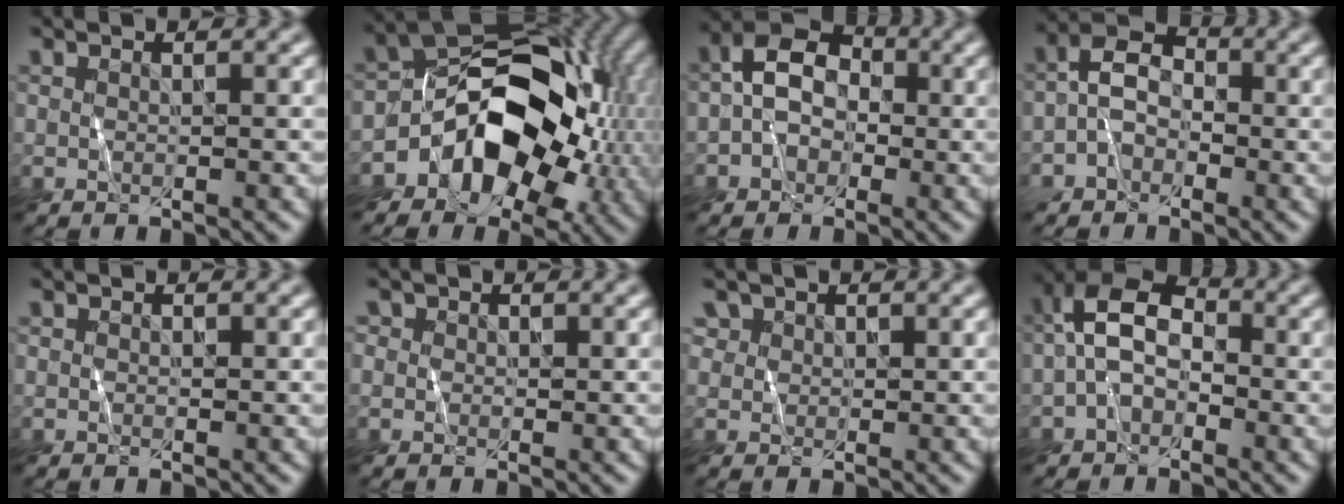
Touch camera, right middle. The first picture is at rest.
{"total": 11.3, "force": [-3.1, 7.8, 7.6], "torque": [-0.093, 0.014, -0.065]}
{"total": 4.2, "force": [-0.7, 3.3, 2.5], "torque": [-0.030, 0.020, -0.023]}
{"total": 2.9, "force": [-1.2, 2.1, 1.6], "torque": [-0.028, 0.021, -0.032]}
{"total": 0.0}
{"total": 0.8, "force": [0.1, 0.8, 0.0], "torque": [0.004, 0.008, -0.003]}
{"total": 2.6, "force": [1.4, 2.1, 0.4], "torque": [-0.013, 0.009, 0.023]}
{"total": 5.1, "force": [-1.0, 3.4, 3.7], "torque": [-0.077, 0.028, -0.030]}